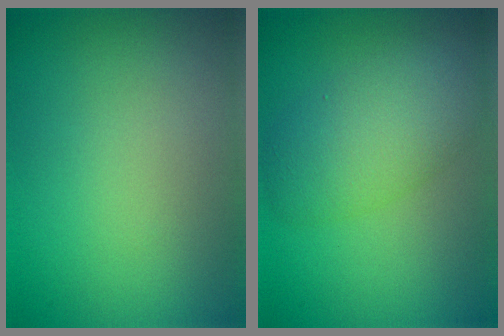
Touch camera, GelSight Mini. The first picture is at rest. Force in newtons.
{"total": 5.2, "press": 5.2, "slide": 0.2}